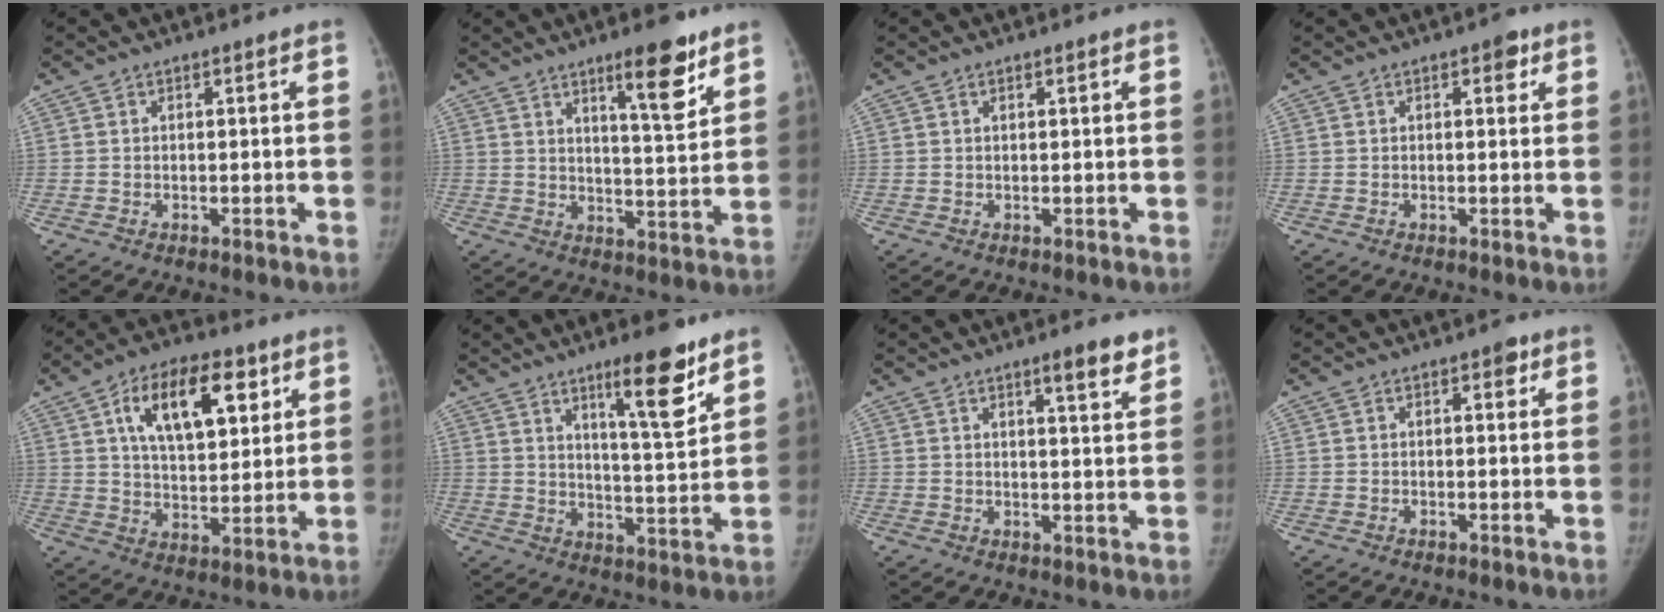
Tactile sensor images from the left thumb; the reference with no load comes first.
{"total": 10.2, "force": [6.6, 2.2, 7.5], "torque": [-0.093, -0.046, 0.099]}
{"total": 0.8, "force": [0.4, 0.2, 0.6], "torque": [-0.010, 0.000, 0.007]}
{"total": 2.5, "force": [1.3, 1.3, 1.7], "torque": [-0.010, -0.002, 0.013]}
{"total": 16.6, "force": [7.1, 8.4, 12.5], "torque": [-0.161, -0.019, 0.119]}
{"total": 12.2, "force": [7.9, 2.3, 9.1], "torque": [-0.118, -0.056, 0.124]}
{"total": 5.7, "force": [3.9, 1.0, 4.0], "torque": [-0.048, -0.025, 0.055]}
{"total": 2.0, "force": [1.0, 1.1, 1.3], "torque": [-0.006, -0.001, 0.010]}